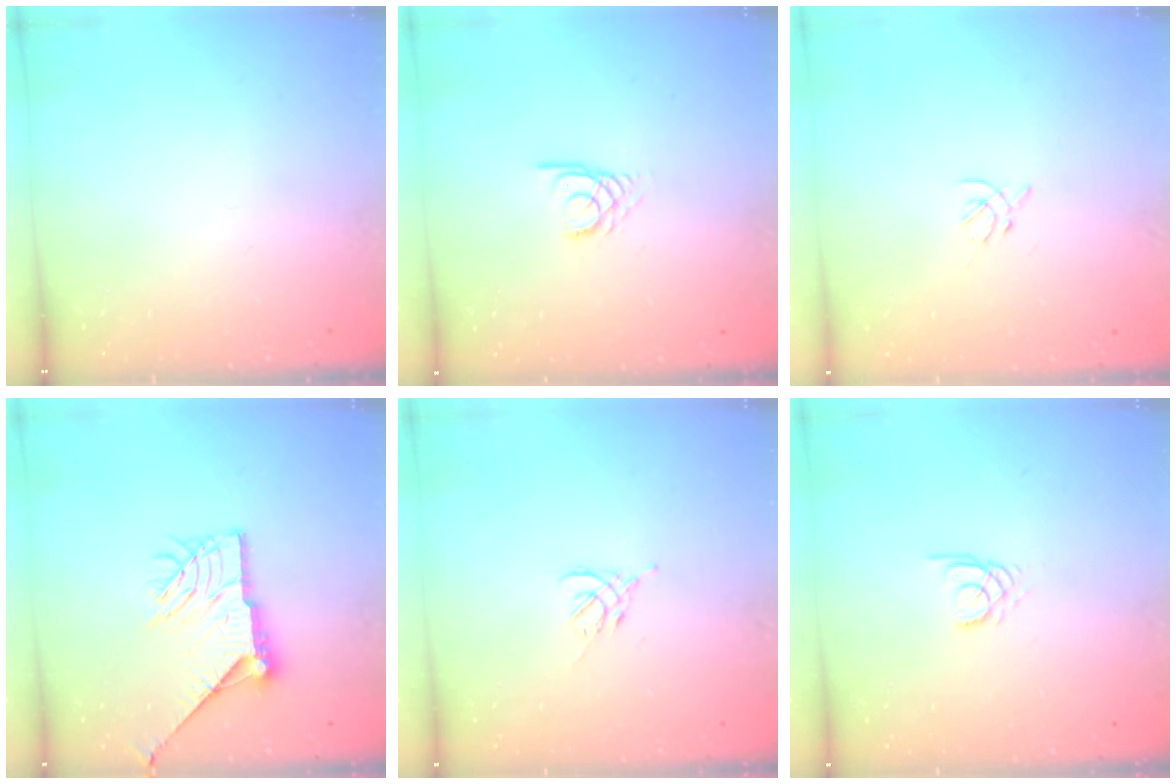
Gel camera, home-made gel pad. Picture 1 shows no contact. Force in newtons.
{"total": 2.2, "press": 2.2, "slide": 0.2}
{"total": 1.2, "press": 1.1, "slide": 0.5}
{"total": 16.6, "press": 16.6, "slide": 0.7}
{"total": 1.2, "press": 1.1, "slide": 0.5}
{"total": 2.4, "press": 2.4, "slide": 0.1}